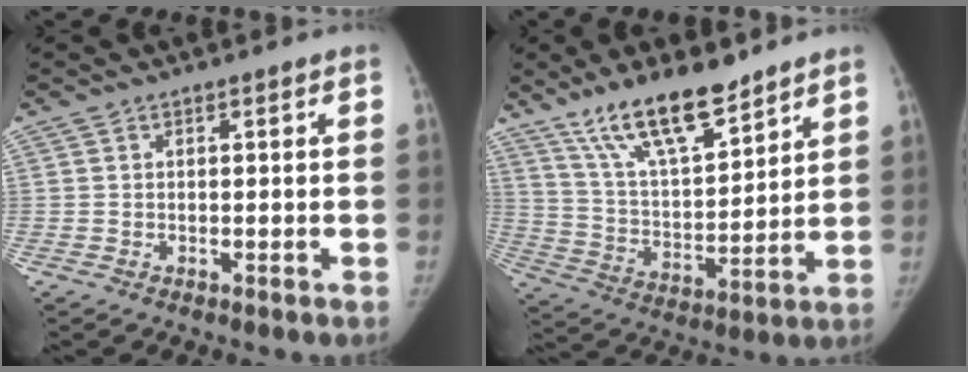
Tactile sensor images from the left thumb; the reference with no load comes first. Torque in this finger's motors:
{"motor_torque": [0.29, 0.23, 1.38, -1.39, 0.11]}